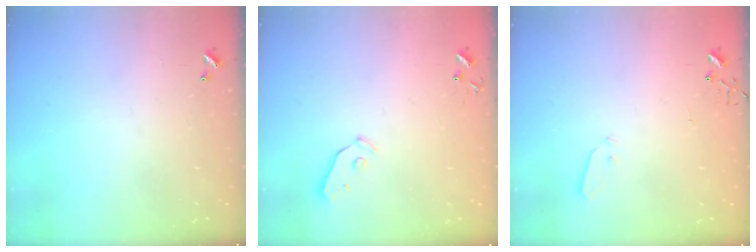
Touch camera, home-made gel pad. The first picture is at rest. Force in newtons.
{"total": 3.9, "press": 3.9, "slide": 0.3}
{"total": 3.0, "press": 2.9, "slide": 0.7}